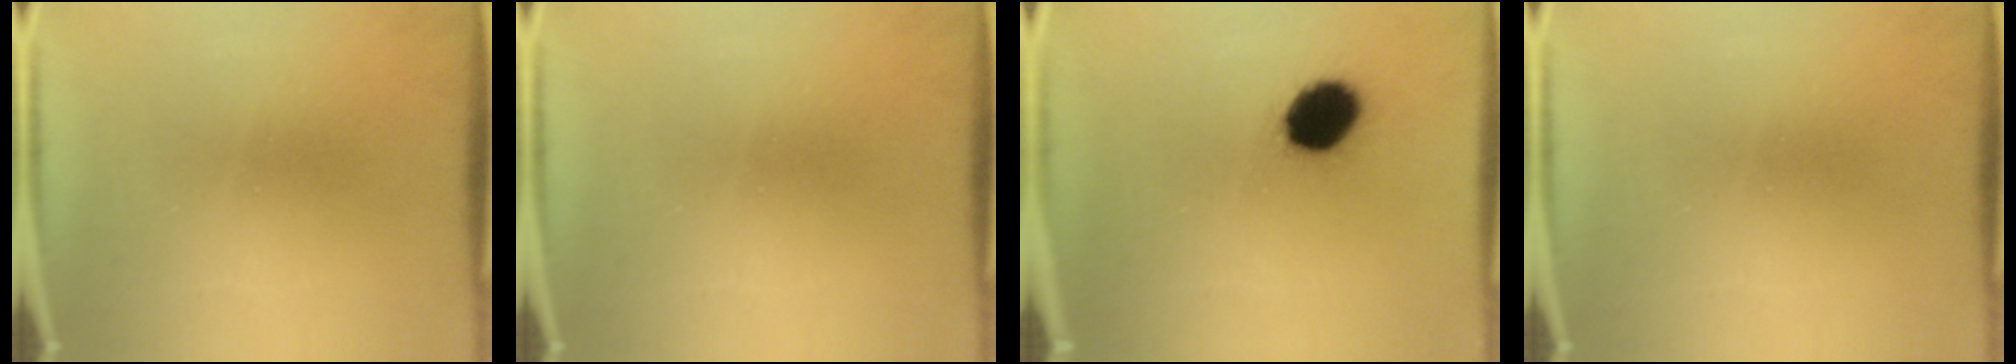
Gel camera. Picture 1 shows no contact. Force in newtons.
{"total": 0.0}
{"total": 12.3}
{"total": 0.0}